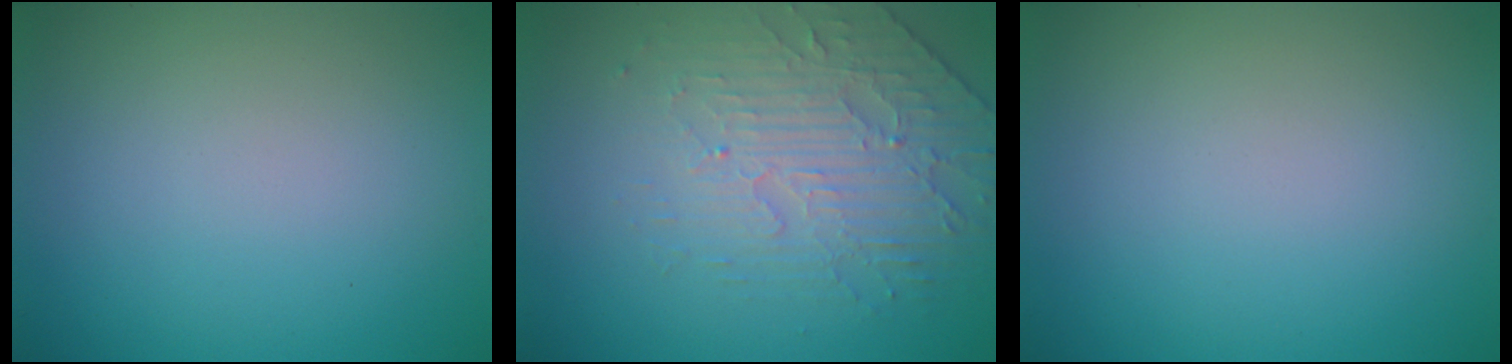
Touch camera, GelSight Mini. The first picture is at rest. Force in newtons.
{"total": 4.7, "press": 3.5, "slide": 3.1}
{"total": 0.0}